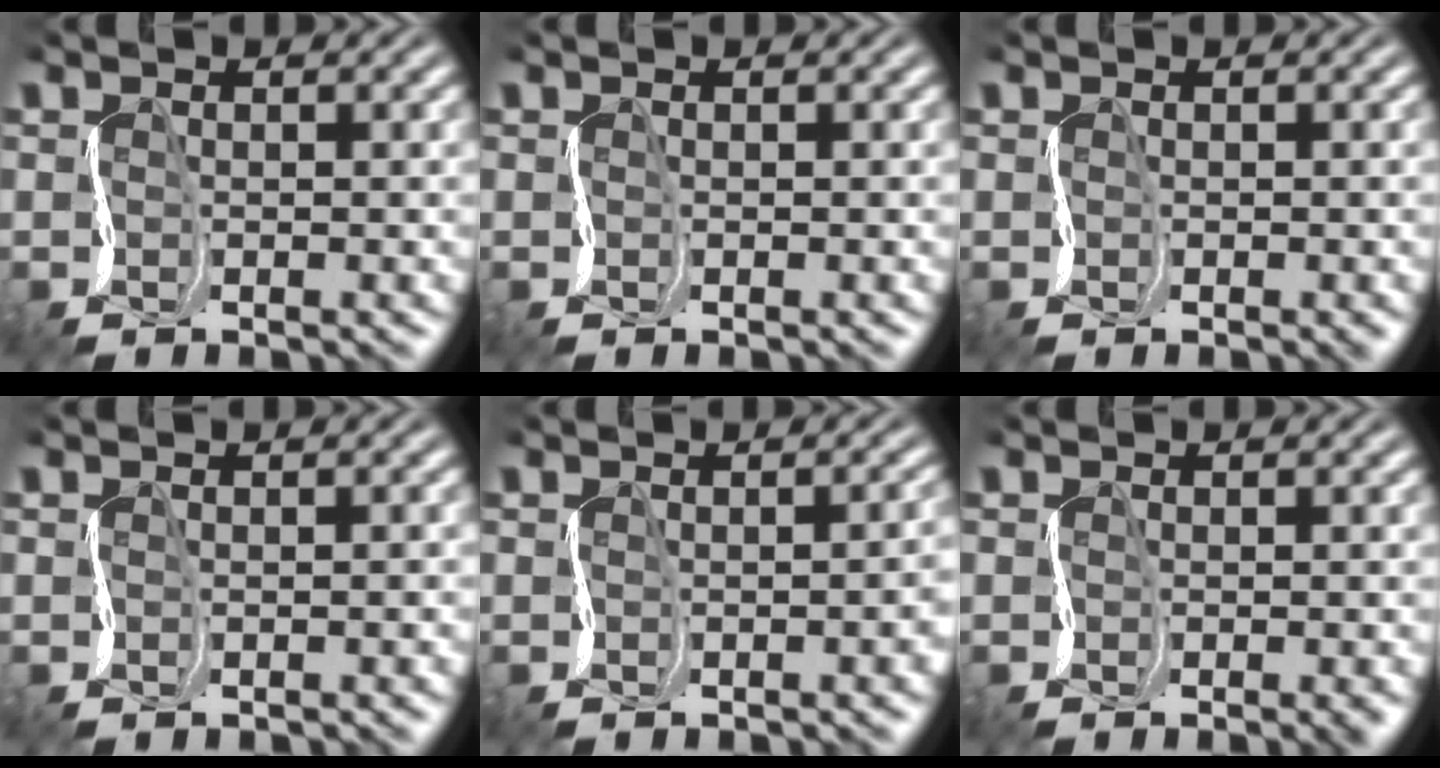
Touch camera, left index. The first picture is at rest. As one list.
[{"total": 0.0}, {"total": 1.0, "force": [-0.5, 0.3, 0.8], "torque": [-0.006, 0.000, -0.001]}, {"total": 0.9, "force": [-0.3, 0.5, 0.7], "torque": [0.004, 0.007, -0.007]}, {"total": 3.9, "force": [-0.9, 1.7, 3.4], "torque": [-0.015, 0.008, -0.013]}, {"total": 2.3, "force": [-0.9, 0.9, 2.0], "torque": [-0.016, -0.002, -0.005]}]